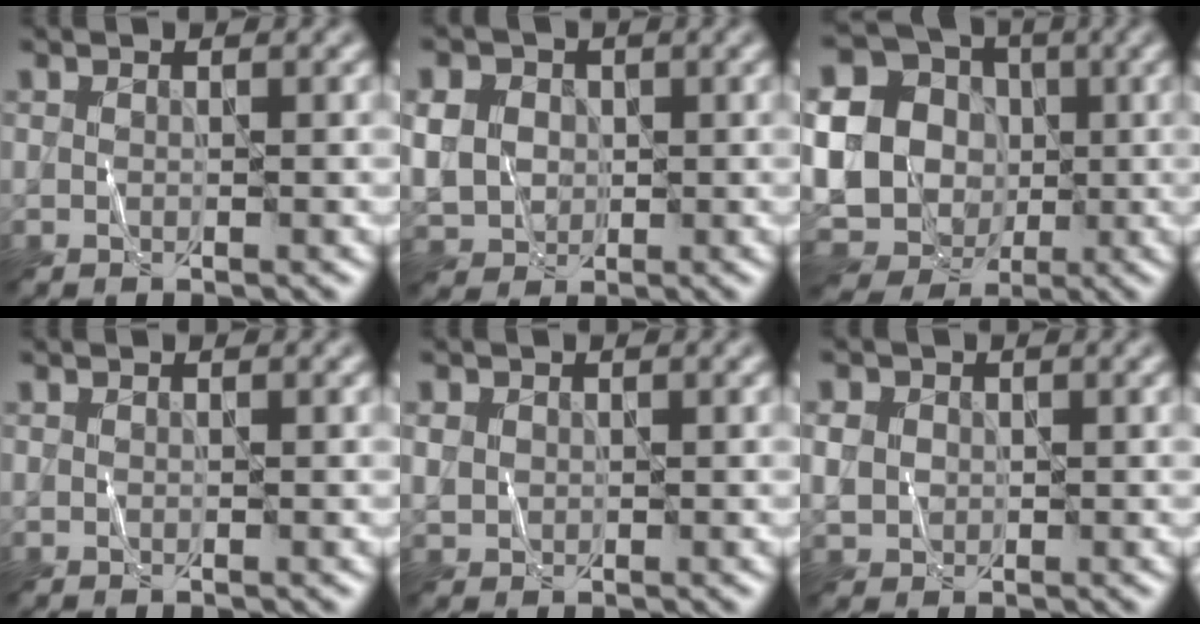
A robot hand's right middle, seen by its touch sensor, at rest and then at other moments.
{"total": 5.2, "force": [0.9, 4.5, 2.4], "torque": [-0.065, 0.009, 0.009]}
{"total": 20.9, "force": [0.2, 19.5, 7.6], "torque": [-0.209, 0.007, -0.035]}
{"total": 0.0}
{"total": 1.3, "force": [0.3, 1.2, 0.4], "torque": [-0.007, -0.002, 0.007]}
{"total": 2.1, "force": [0.2, 1.9, 0.9], "torque": [-0.019, -0.001, 0.005]}